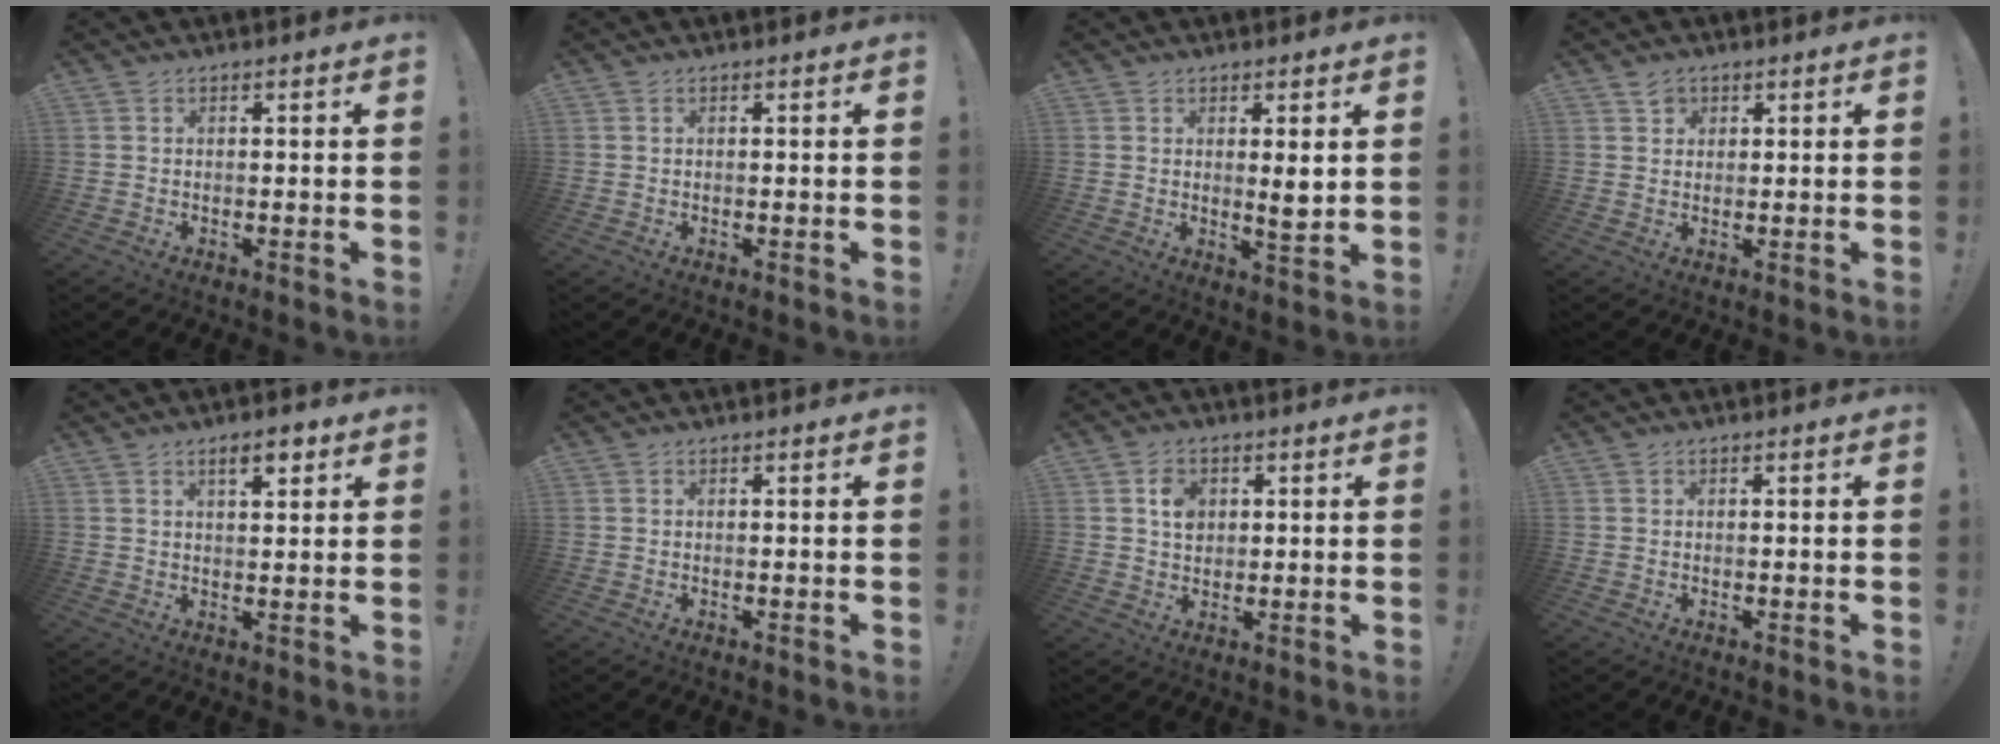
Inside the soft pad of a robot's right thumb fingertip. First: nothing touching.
{"total": 0.0}
{"total": 4.5, "force": [1.3, 0.8, 4.2], "torque": [-0.048, -0.021, 0.015]}
{"total": 2.2, "force": [1.5, 1.6, 0.3], "torque": [0.009, -0.005, 0.024]}
{"total": 4.7, "force": [2.8, 1.7, 3.4], "torque": [-0.036, -0.013, 0.041]}
{"total": 0.0}
{"total": 5.9, "force": [1.7, 4.7, 3.2], "torque": [-0.043, 0.002, 0.030]}
{"total": 0.0}